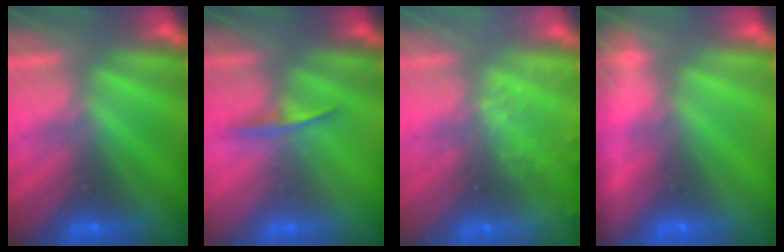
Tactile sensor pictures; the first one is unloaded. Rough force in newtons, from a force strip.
{"total": 1.0}
{"total": 2.4}
{"total": 11.5}